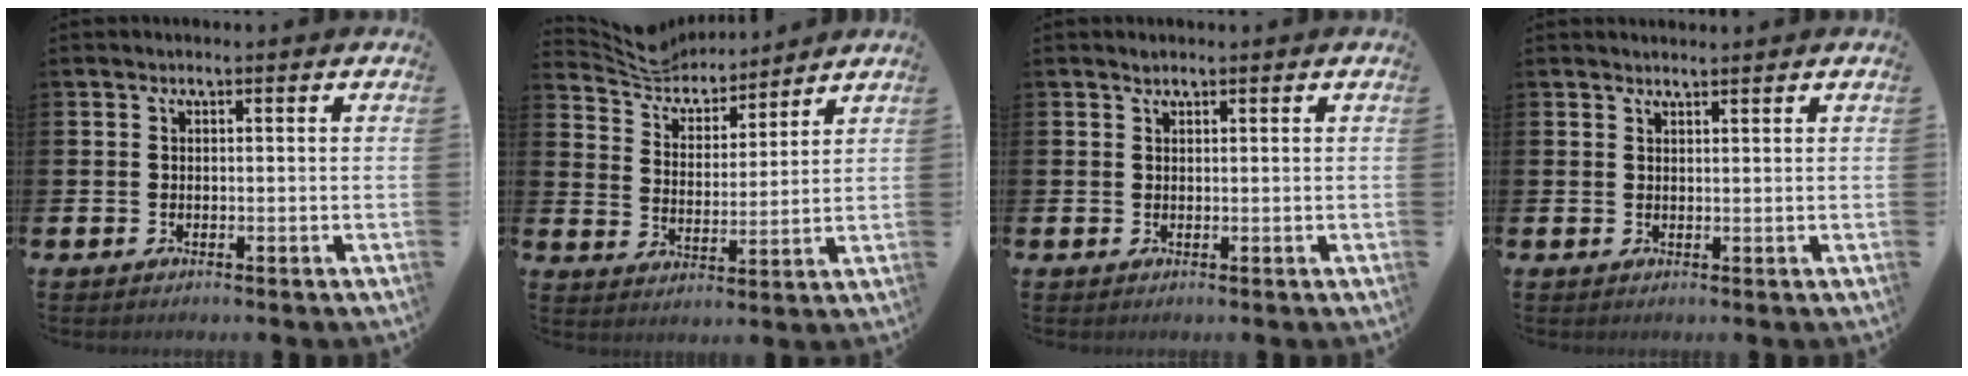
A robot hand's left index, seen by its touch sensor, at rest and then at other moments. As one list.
[{"total": 6.8, "force": [6.6, 1.5, 0.7], "torque": [-0.053, -0.044, 0.118]}, {"total": 0.9, "force": [0.8, 0.3, 0.0], "torque": [0.007, -0.002, 0.014]}, {"total": 1.3, "force": [1.3, -0.1, -0.1], "torque": [0.000, -0.005, 0.024]}]